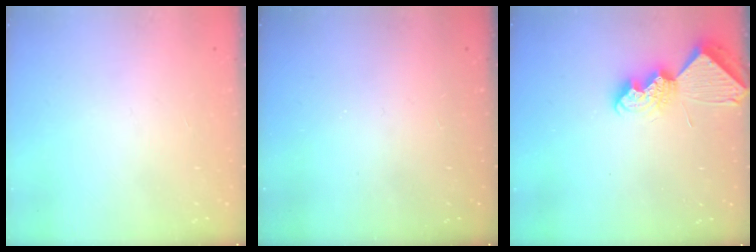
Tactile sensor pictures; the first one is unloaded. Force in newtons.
{"total": 0.0}
{"total": 8.3, "press": 8.2, "slide": 0.9}